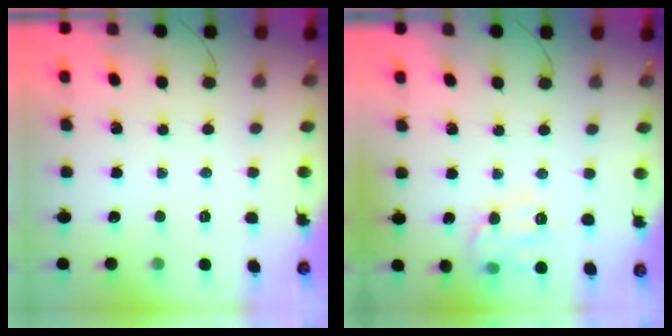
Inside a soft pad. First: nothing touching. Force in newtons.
{"total": 10.8, "press": 10.8, "slide": 0.4}